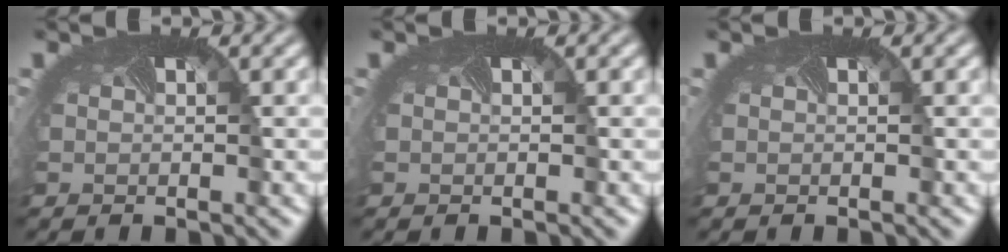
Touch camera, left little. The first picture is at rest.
{"total": 0.0}
{"total": 0.0}